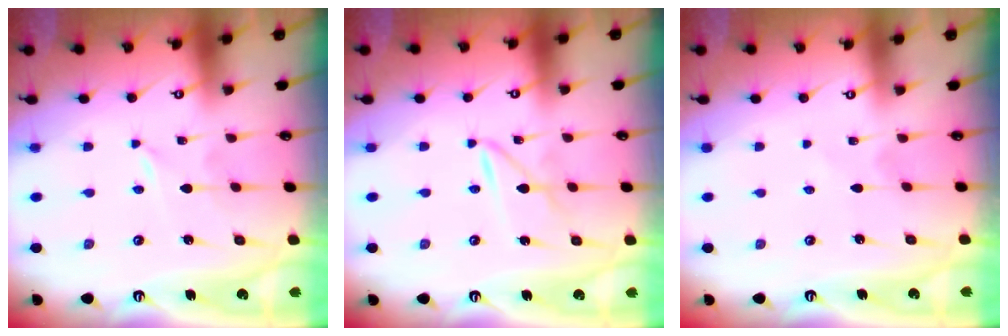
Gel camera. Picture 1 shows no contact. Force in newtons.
{"total": 2.5, "press": 2.5, "slide": 0.3}
{"total": 2.1, "press": 2.1, "slide": 0.3}